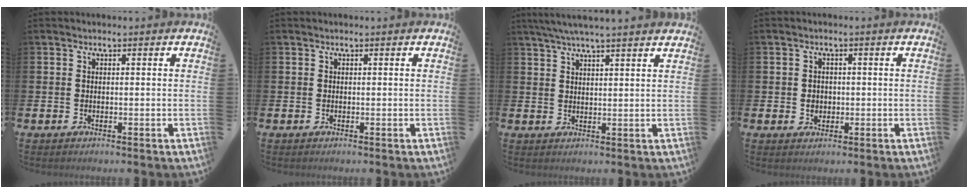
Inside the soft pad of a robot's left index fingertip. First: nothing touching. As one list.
[{"total": 0.0}, {"total": 4.4, "force": [4.1, -0.4, 1.7], "torque": [-0.052, -0.004, 0.076]}, {"total": 1.7, "force": [0.1, 1.7, 0.5], "torque": [0.001, 0.002, -0.005]}]